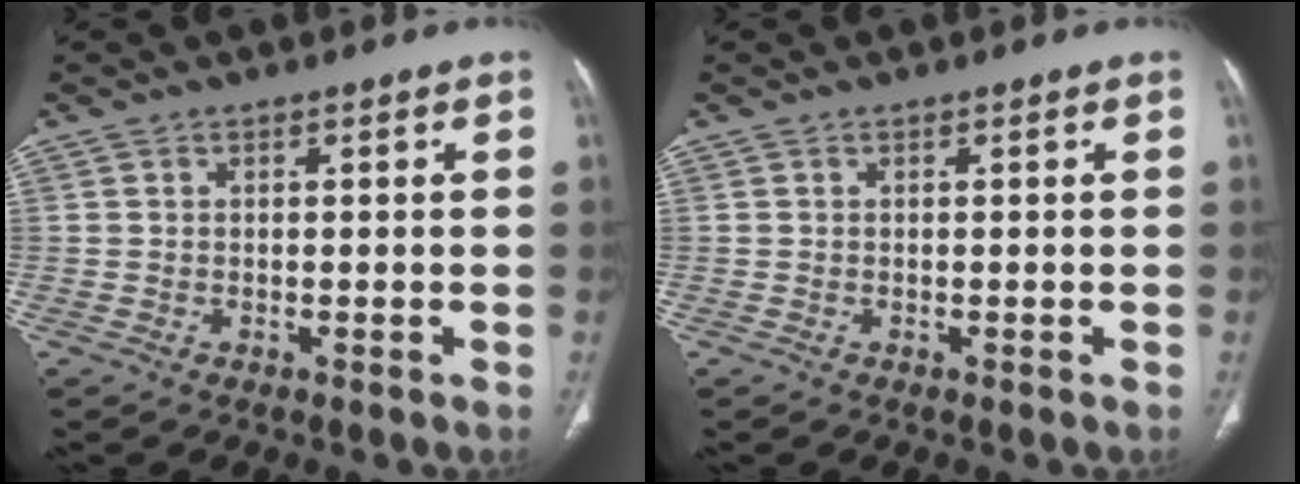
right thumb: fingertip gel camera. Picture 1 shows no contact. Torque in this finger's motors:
{"motor_torque": [-0.44, 0.28, 0.44, 0.13, -0.03]}